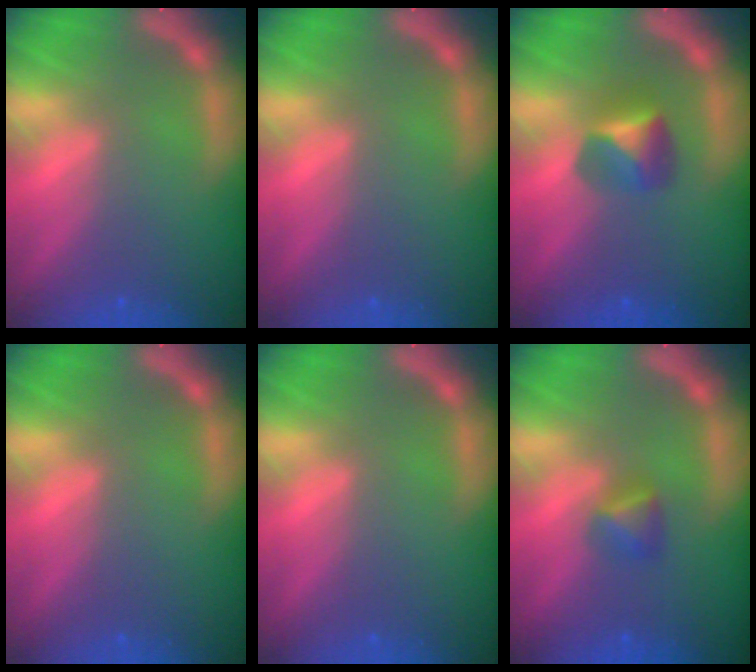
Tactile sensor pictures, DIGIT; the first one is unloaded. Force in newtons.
{"total": 0.0}
{"total": 2.9}
{"total": 0.0}
{"total": 0.0}
{"total": 1.9}